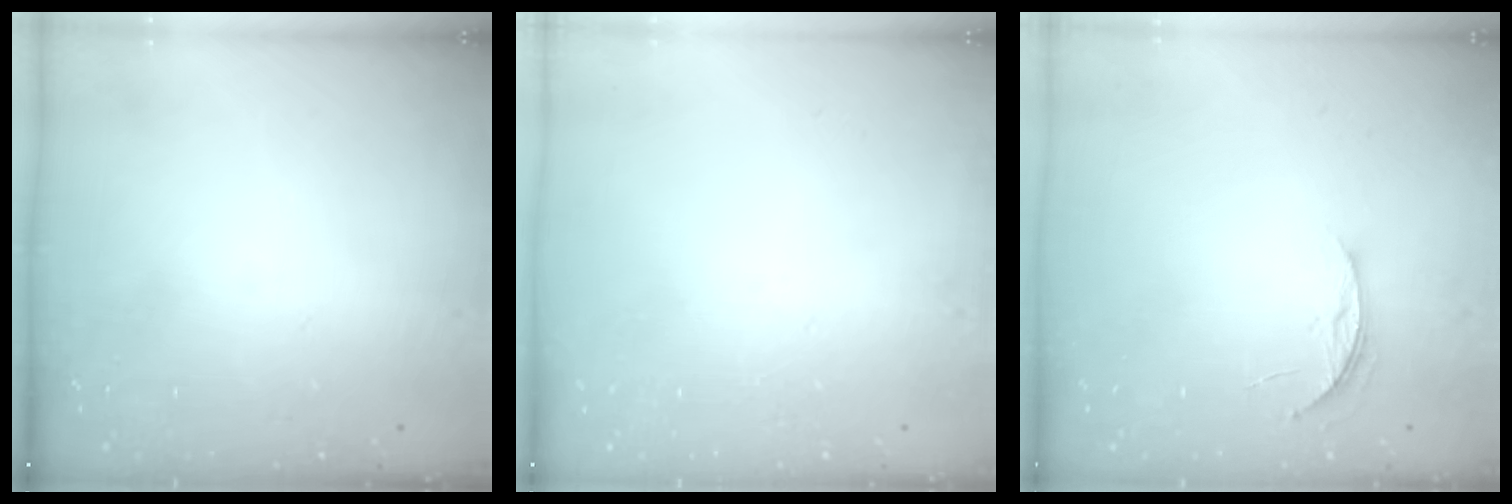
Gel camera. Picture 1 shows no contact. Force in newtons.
{"total": 0.0}
{"total": 3.9, "press": 3.9, "slide": 0.4}